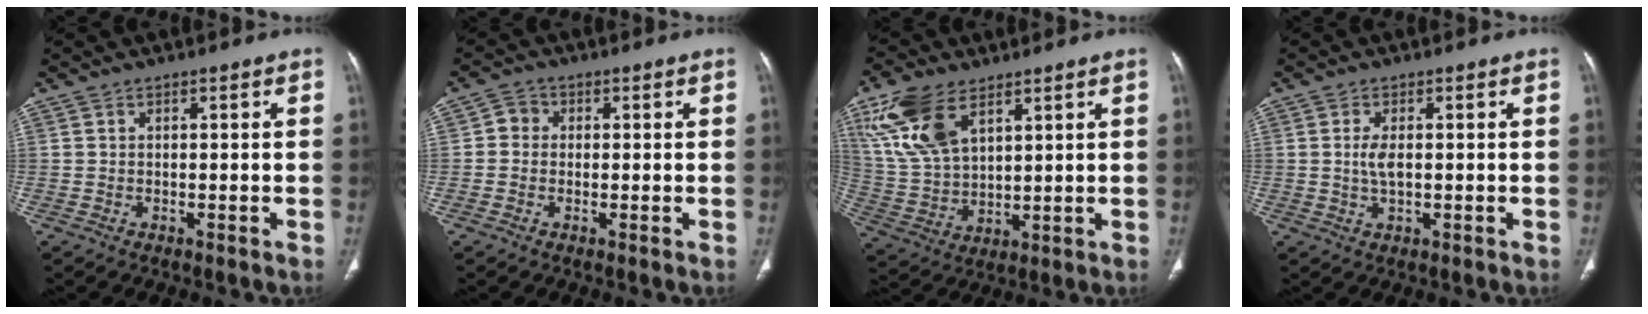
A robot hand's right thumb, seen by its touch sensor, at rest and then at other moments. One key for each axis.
{"total": 2.7, "fx": 0.0, "fy": 2.5, "fz": 1.1, "tx": -0.004, "ty": 0.007, "tz": -0.009}
{"total": 13.7, "fx": 7.3, "fy": 7.2, "fz": 9.1, "tx": -0.180, "ty": -0.016, "tz": 0.153}
{"total": 3.2, "fx": 0.2, "fy": 1.6, "fz": 2.8, "tx": -0.061, "ty": -0.002, "tz": 0.004}